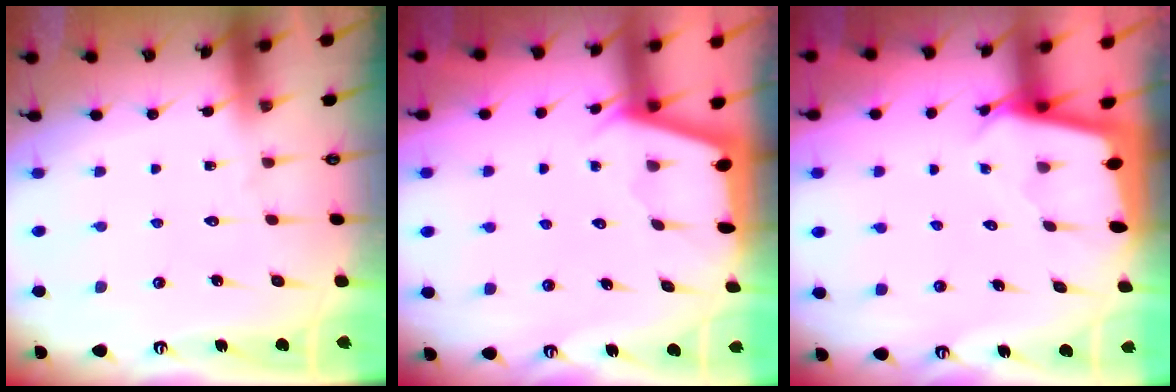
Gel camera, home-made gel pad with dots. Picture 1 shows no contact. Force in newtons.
{"total": 2.6, "press": 2.6, "slide": 0.1}
{"total": 2.3, "press": 2.3, "slide": 0.1}